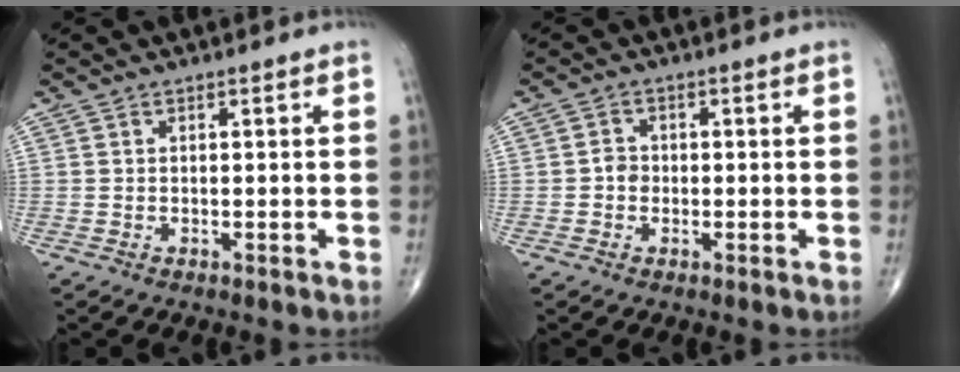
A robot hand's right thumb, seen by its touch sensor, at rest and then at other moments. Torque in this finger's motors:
{"motor_torque": [0.20, 0.13, 0.26, -0.09, -0.01]}